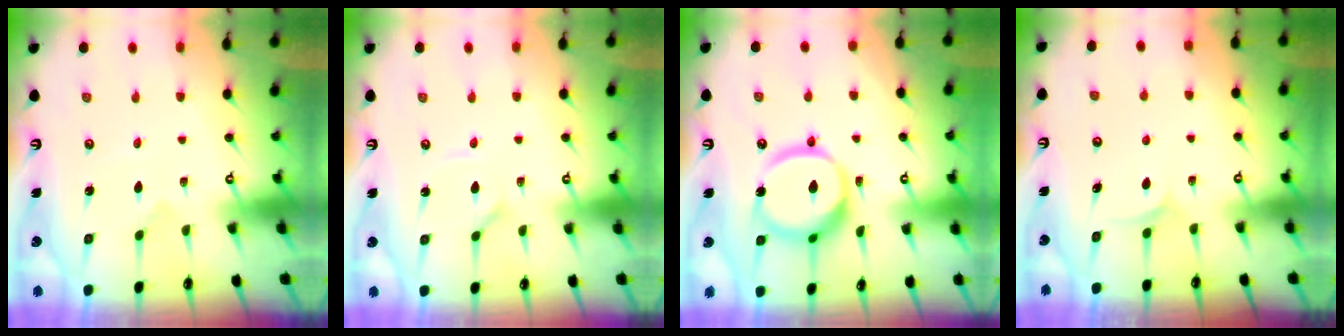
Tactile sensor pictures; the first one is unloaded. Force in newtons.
{"total": 1.2, "press": 1.2, "slide": 0.1}
{"total": 15.8, "press": 15.7, "slide": 1.8}
{"total": 5.8, "press": 5.8, "slide": 0.3}